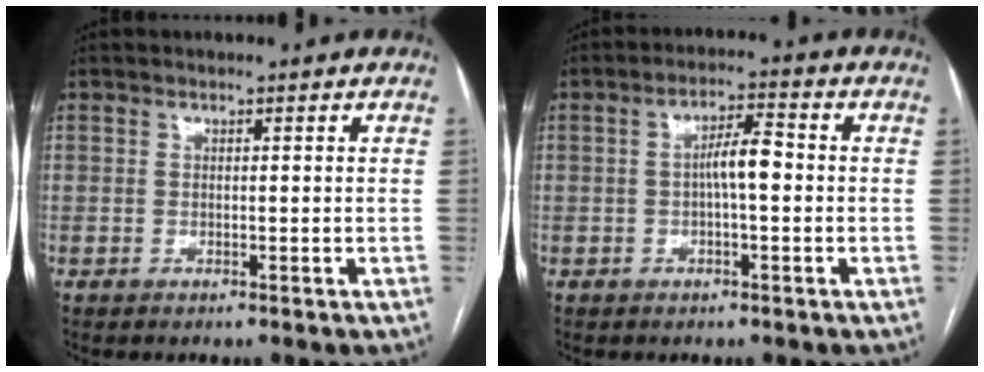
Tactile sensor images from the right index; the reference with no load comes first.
{"total": 4.8, "force": [-0.3, 1.0, 4.7], "torque": [-0.083, 0.015, -0.005]}